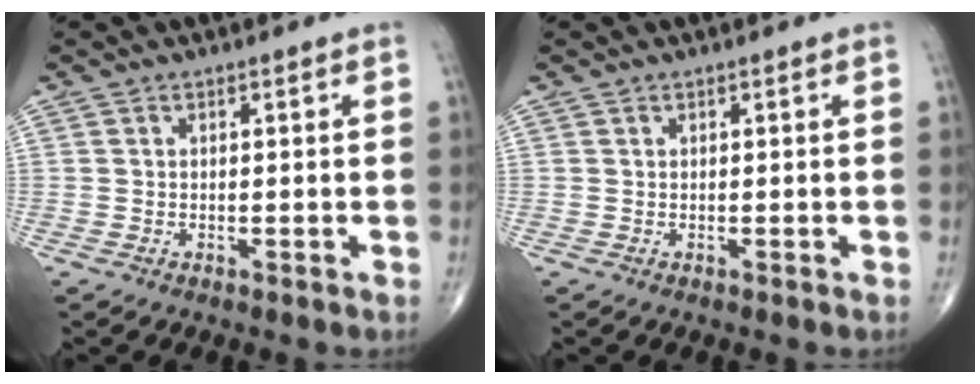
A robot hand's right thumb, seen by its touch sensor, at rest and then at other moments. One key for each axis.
{"total": 0.0}